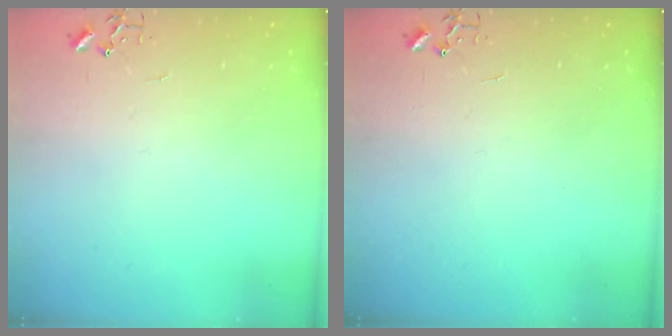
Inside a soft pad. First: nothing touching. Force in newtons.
{"total": 0.0}